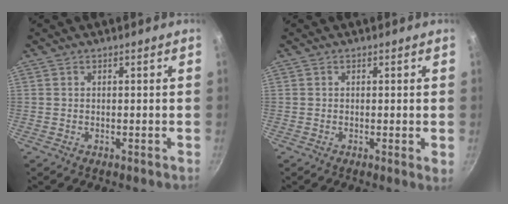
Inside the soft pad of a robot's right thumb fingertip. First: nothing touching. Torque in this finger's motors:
{"motor_torque": [-0.16, -0.01, 0.02, -0.04, -0.06]}